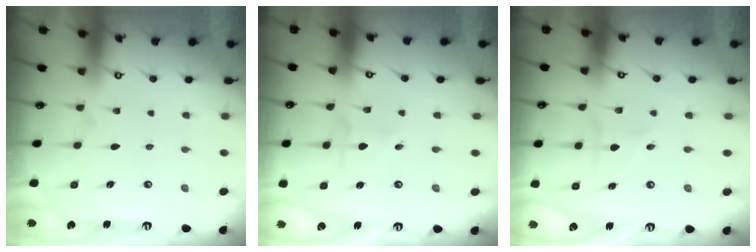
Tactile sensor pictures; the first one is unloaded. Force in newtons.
{"total": 1.8, "press": 1.7, "slide": 0.2}
{"total": 1.7, "press": 1.5, "slide": 0.9}